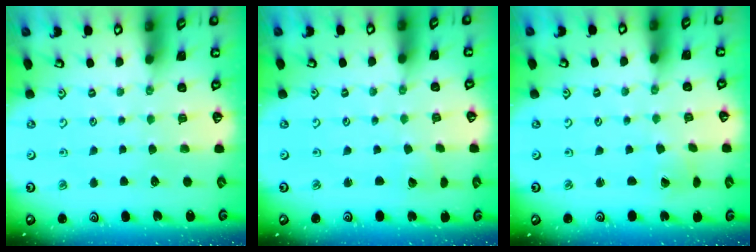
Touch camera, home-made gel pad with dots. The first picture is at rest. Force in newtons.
{"total": 1.7, "press": 1.7, "slide": 0.1}
{"total": 1.5, "press": 1.5, "slide": 0.3}